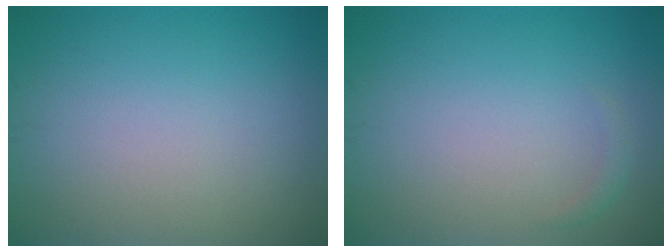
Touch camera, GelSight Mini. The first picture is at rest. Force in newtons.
{"total": 0.7, "press": 0.7, "slide": 0.1}